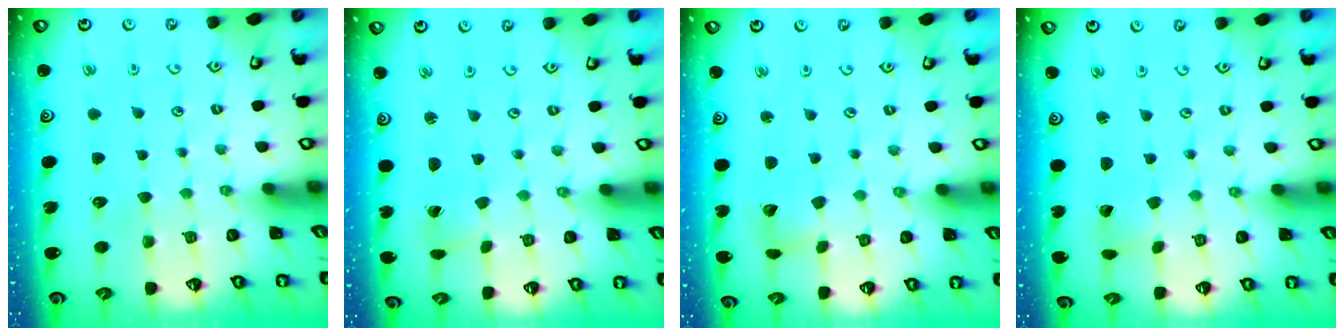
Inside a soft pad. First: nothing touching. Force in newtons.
{"total": 0.8, "press": 0.8, "slide": 0.1}
{"total": 5.6, "press": 5.5, "slide": 0.7}
{"total": 1.6, "press": 1.5, "slide": 0.4}